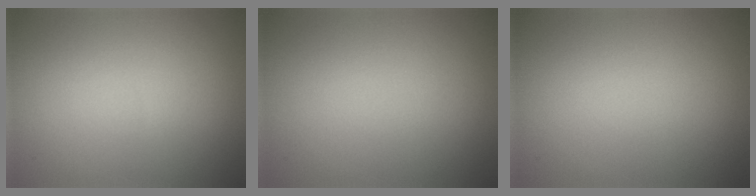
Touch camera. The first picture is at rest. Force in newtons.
{"total": 0.0}
{"total": 0.0}